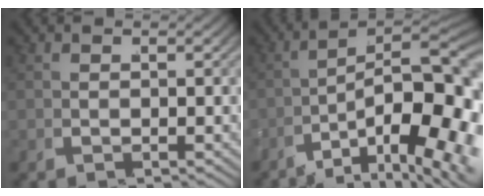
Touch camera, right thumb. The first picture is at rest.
{"total": 14.6, "force": [-2.5, 9.1, 11.2], "torque": [-0.158, -0.044, -0.025]}